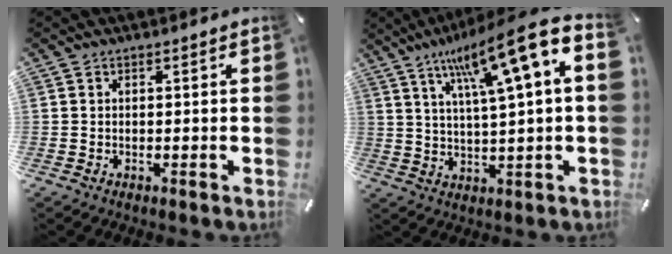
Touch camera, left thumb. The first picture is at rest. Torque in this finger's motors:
{"motor_torque": [2.10, 2.41, 1.49, -1.28, 0.30]}